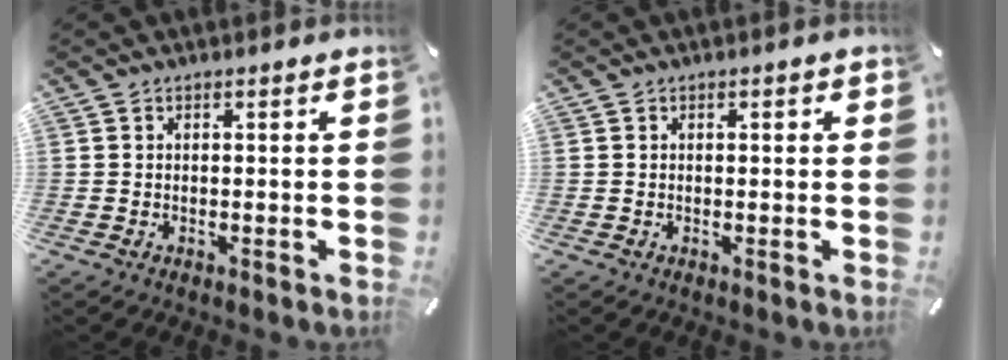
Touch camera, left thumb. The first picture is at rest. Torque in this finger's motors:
{"motor_torque": [-0.04, -0.29, 0.06, 0.11, 0.00]}